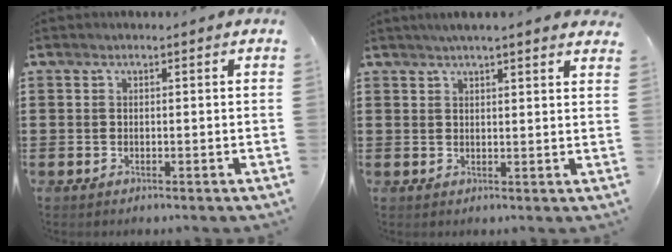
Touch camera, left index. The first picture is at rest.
{"total": 2.9, "force": [2.6, -0.1, 1.2], "torque": [-0.030, 0.000, 0.047]}